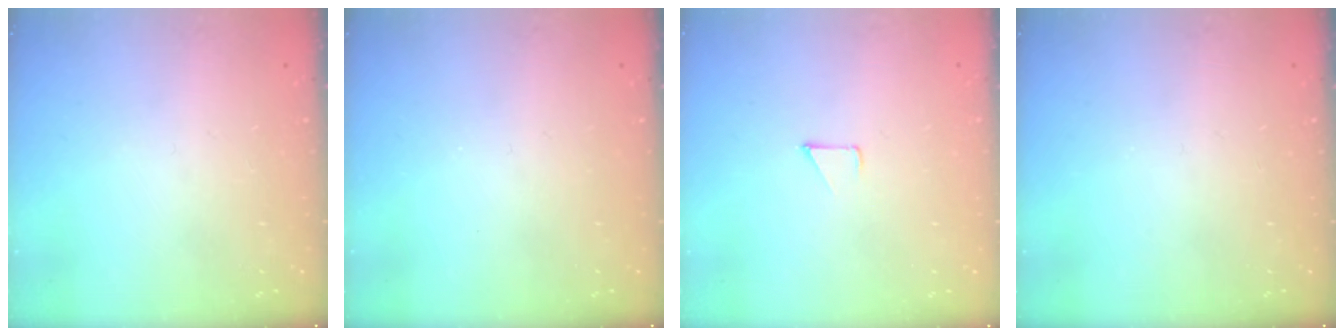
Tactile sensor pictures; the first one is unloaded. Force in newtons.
{"total": 0.0}
{"total": 3.3, "press": 3.3, "slide": 0.3}
{"total": 0.0}